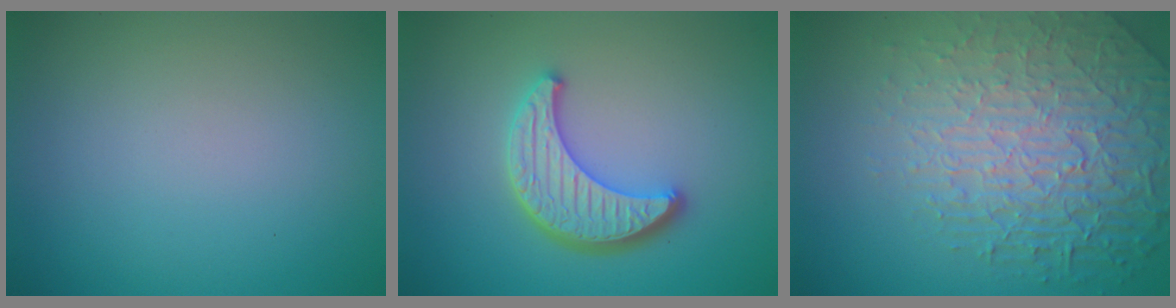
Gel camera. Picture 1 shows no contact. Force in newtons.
{"total": 4.4, "press": 3.8, "slide": 2.3}
{"total": 8.3, "press": 6.0, "slide": 5.7}